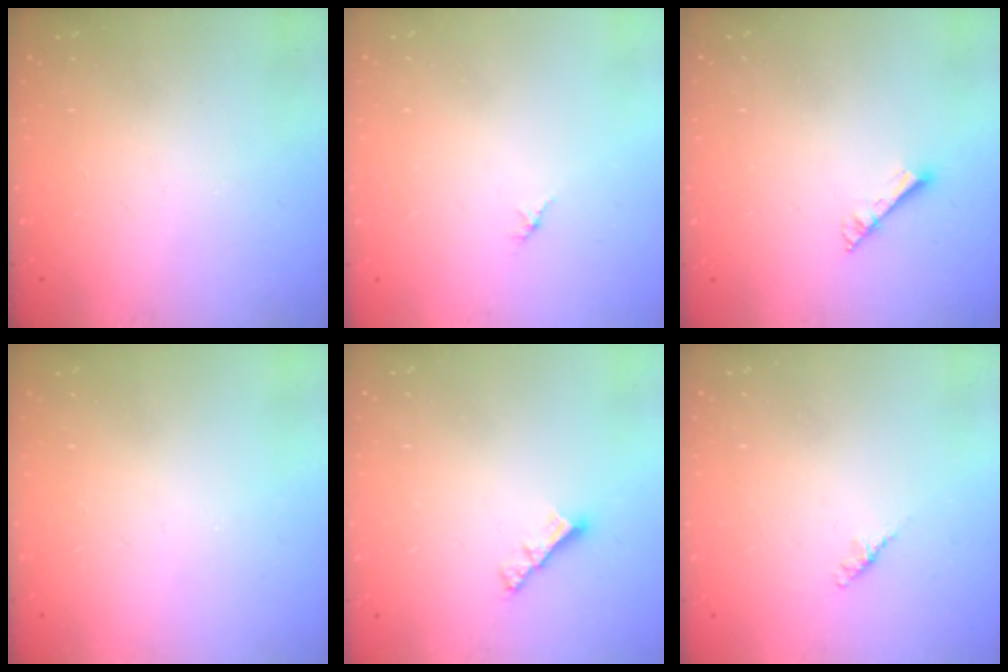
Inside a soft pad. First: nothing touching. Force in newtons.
{"total": 1.4, "press": 1.4, "slide": 0.4}
{"total": 3.5, "press": 3.4, "slide": 0.4}
{"total": 0.0}
{"total": 3.4, "press": 3.4, "slide": 0.2}
{"total": 1.8, "press": 1.7, "slide": 0.6}